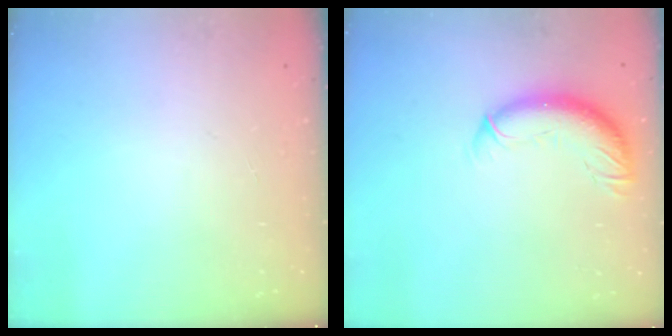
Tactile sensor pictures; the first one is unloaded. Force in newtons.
{"total": 10.8, "press": 10.4, "slide": 2.9}